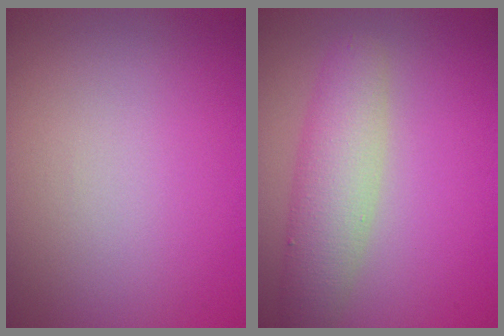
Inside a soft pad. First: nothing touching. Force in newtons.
{"total": 4.5, "press": 4.5, "slide": 0.2}